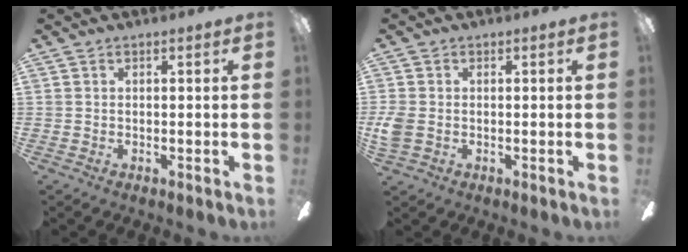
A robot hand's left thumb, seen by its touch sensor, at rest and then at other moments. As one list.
[{"total": 3.9, "force": [-0.4, 3.0, 2.5], "torque": [-0.056, 0.004, -0.008]}]